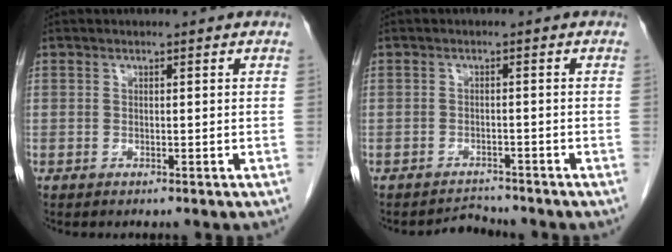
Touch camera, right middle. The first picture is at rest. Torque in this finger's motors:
{"motor_torque": [-0.82, -0.26, -0.27, -0.06]}